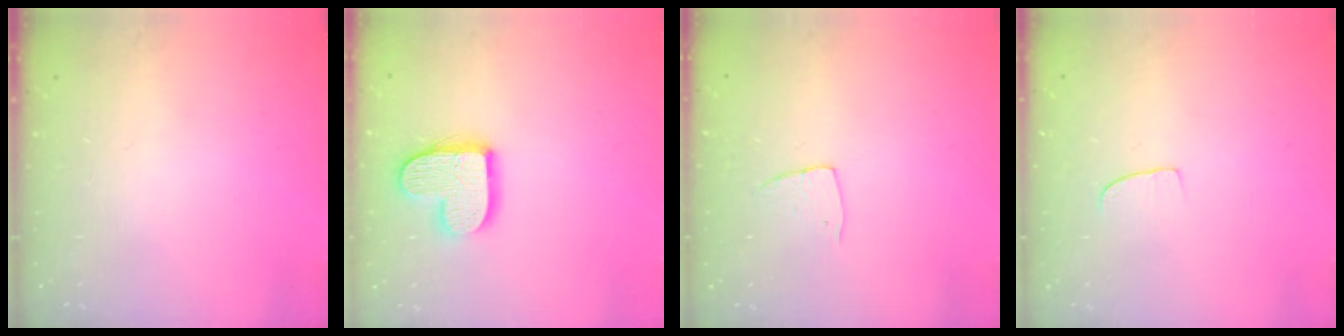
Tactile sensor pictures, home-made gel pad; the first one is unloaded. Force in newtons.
{"total": 13.7, "press": 13.7, "slide": 0.9}
{"total": 4.8, "press": 4.8, "slide": 0.4}
{"total": 3.7, "press": 3.7, "slide": 0.3}